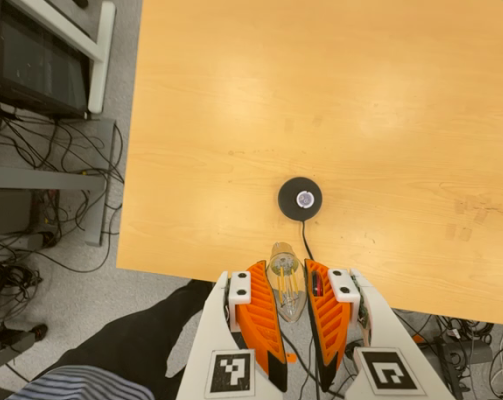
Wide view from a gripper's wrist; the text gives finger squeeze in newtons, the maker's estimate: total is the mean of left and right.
{"total": 19.3, "left": 24.3, "right": 14.4}